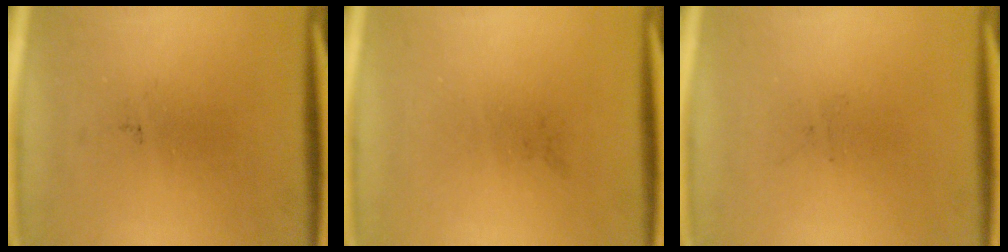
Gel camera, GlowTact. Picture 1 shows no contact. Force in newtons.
{"total": 0.0}
{"total": 0.0}